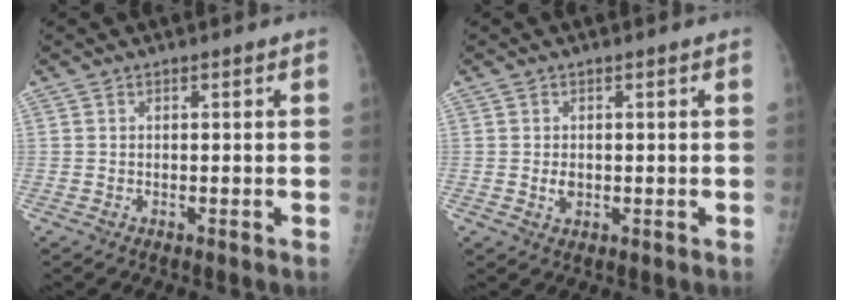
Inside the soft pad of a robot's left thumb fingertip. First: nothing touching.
{"total": 1.8, "force": [0.2, 1.3, 1.2], "torque": [-0.015, -0.002, 0.007]}